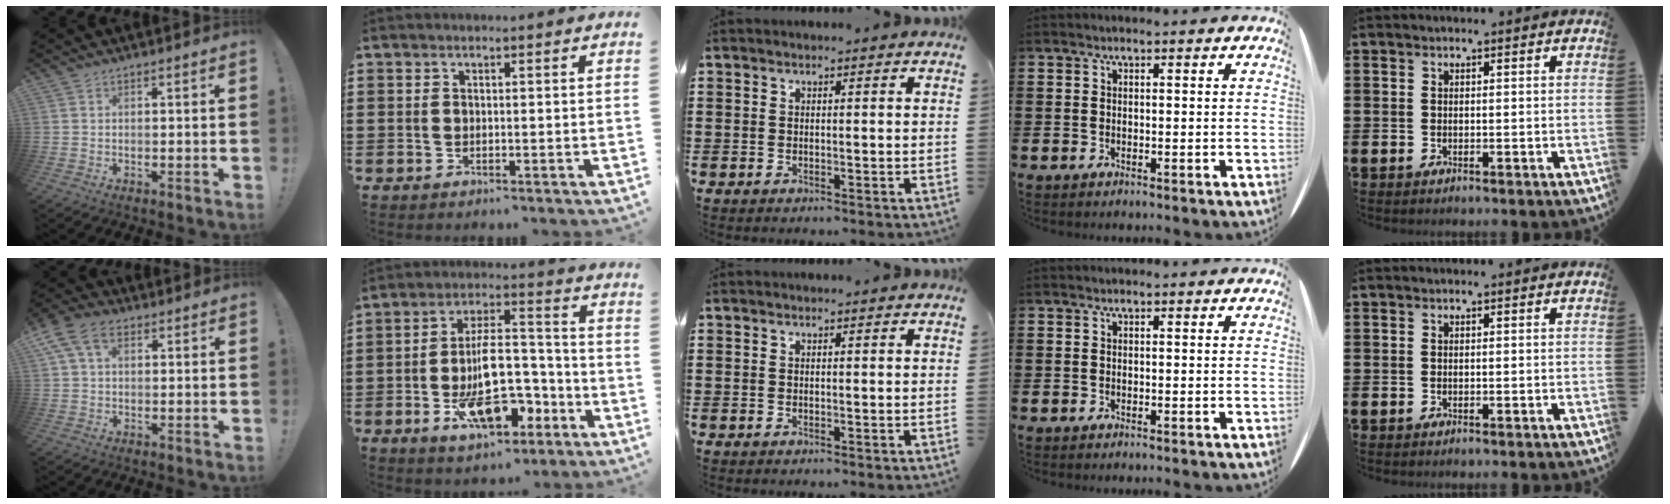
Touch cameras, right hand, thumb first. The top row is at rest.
{"thumb": {"total": 8.2, "force": [3.3, 5.3, 5.4], "torque": [-0.108, 0.006, 0.066]}, "index": {"total": 12.9, "force": [-4.6, 6.1, 10.4], "torque": [-0.169, 0.013, -0.076]}}